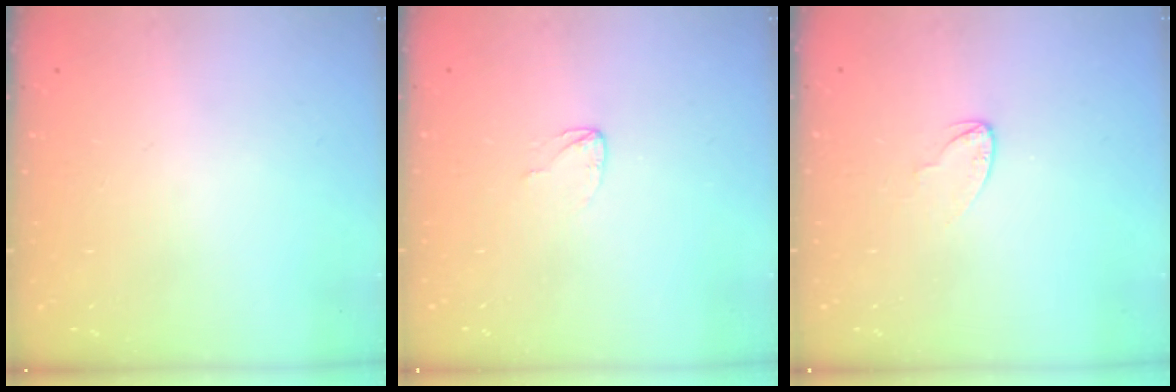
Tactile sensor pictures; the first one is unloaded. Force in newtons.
{"total": 2.6, "press": 2.6, "slide": 0.0}
{"total": 3.4, "press": 3.4, "slide": 0.3}